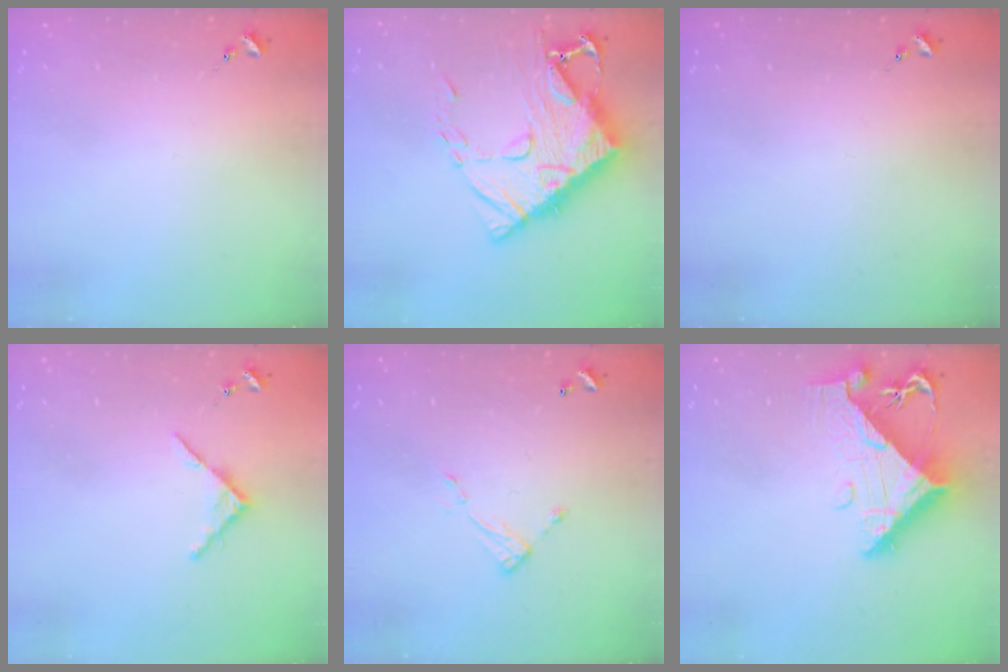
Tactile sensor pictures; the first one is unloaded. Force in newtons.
{"total": 17.4, "press": 17.4, "slide": 1.6}
{"total": 0.0}
{"total": 4.9, "press": 4.9, "slide": 0.5}
{"total": 5.0, "press": 4.9, "slide": 0.2}
{"total": 12.6, "press": 12.5, "slide": 1.3}